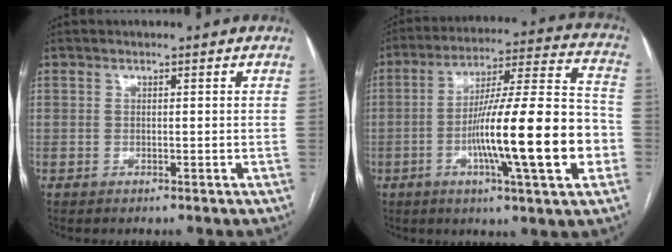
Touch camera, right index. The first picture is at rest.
{"total": 20.6, "force": [-5.3, 1.1, 19.9], "torque": [-0.299, 0.006, -0.083]}